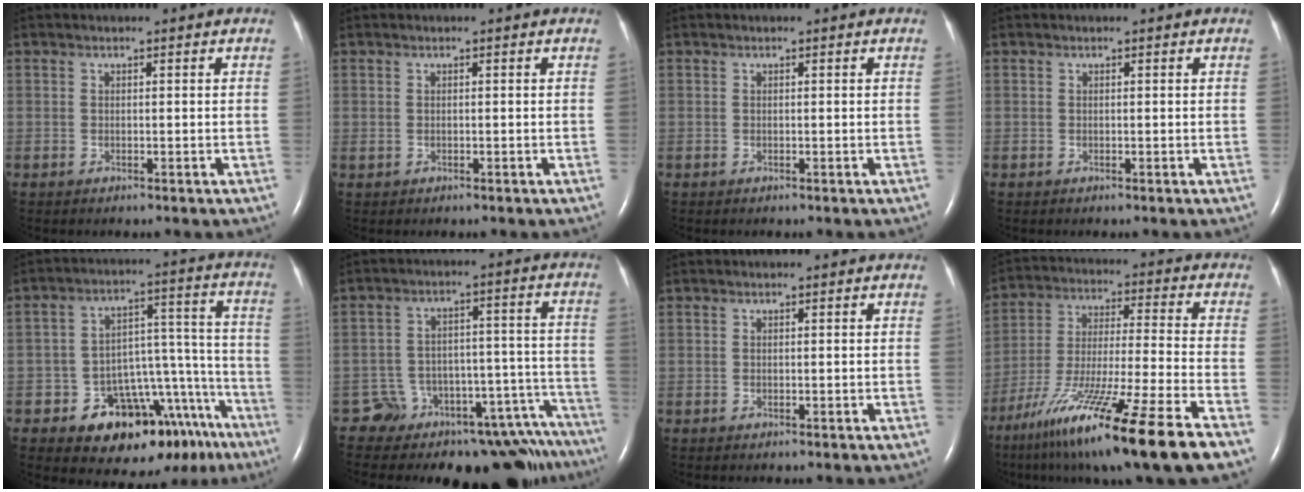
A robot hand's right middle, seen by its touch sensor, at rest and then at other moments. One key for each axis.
{"total": 0.5, "fx": -0.1, "fy": 0.4, "fz": 0.3, "tx": -0.012, "ty": 0.000, "tz": 0.001}
{"total": 0.0}
{"total": 0.0}
{"total": 17.0, "fx": -11.5, "fy": 8.7, "fz": 9.0, "tx": -0.071, "ty": 0.088, "tz": -0.153}
{"total": 15.6, "fx": -14.5, "fy": 5.0, "fz": 3.3, "tx": 0.012, "ty": 0.077, "tz": -0.187}
{"total": 0.0}
{"total": 20.2, "fx": -13.5, "fy": -0.7, "fz": 15.1, "tx": -0.255, "ty": -0.055, "tz": -0.236}